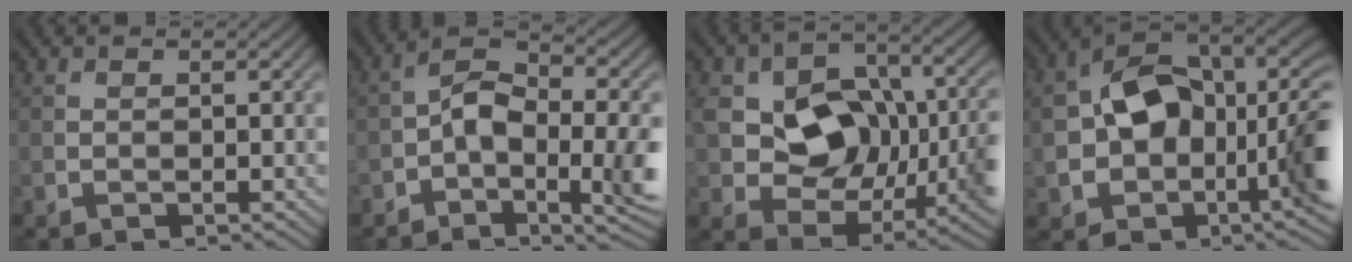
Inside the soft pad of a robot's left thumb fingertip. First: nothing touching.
{"total": 9.4, "force": [-1.8, 4.5, 8.0], "torque": [-0.137, 0.001, -0.038]}
{"total": 13.2, "force": [0.3, 9.3, 9.4], "torque": [-0.164, -0.012, 0.014]}
{"total": 14.6, "force": [-0.2, 9.4, 11.2], "torque": [-0.198, 0.000, -0.009]}